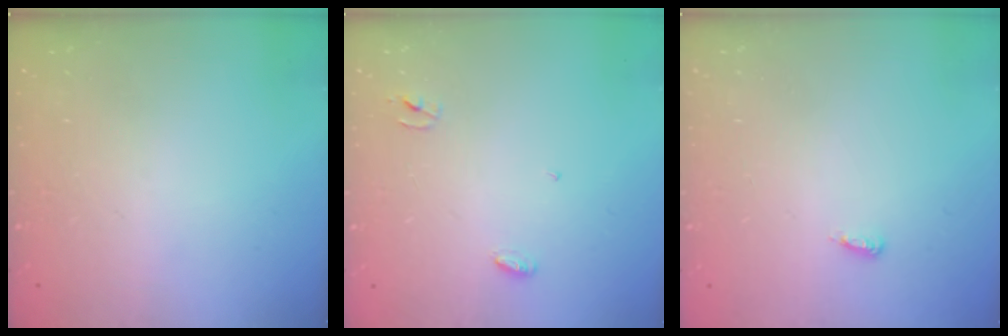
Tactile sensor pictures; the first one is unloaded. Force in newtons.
{"total": 3.2, "press": 3.2, "slide": 0.3}
{"total": 3.7, "press": 3.7, "slide": 0.2}